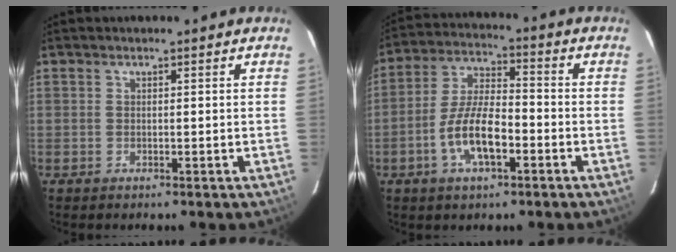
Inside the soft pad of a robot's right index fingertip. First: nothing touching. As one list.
[{"total": 10.7, "force": [-4.3, 4.1, 8.9], "torque": [-0.184, 0.005, -0.077]}]